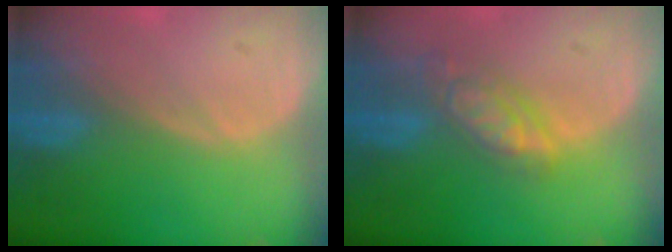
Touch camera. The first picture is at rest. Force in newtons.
{"total": 5.7, "press": 5.0, "slide": 2.7}